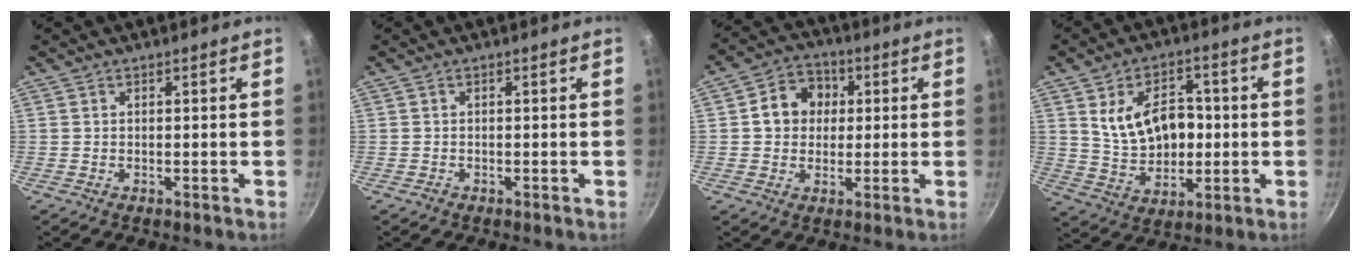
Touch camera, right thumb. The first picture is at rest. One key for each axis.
{"total": 0.7, "fx": -0.4, "fy": 0.6, "fz": 0.1, "tx": -0.002, "ty": 0.003, "tz": -0.006}
{"total": 8.5, "fx": 1.4, "fy": 7.4, "fz": 4.1, "tx": -0.029, "ty": 0.011, "tz": 0.009}
{"total": 13.0, "fx": 1.5, "fy": 8.9, "fz": 9.4, "tx": -0.120, "ty": -0.002, "tz": 0.038}